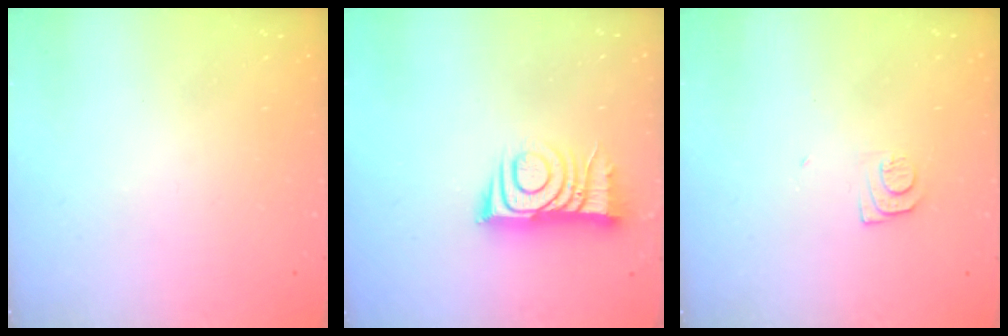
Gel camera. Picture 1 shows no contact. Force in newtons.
{"total": 9.6, "press": 9.6, "slide": 0.7}
{"total": 7.3, "press": 7.2, "slide": 0.8}